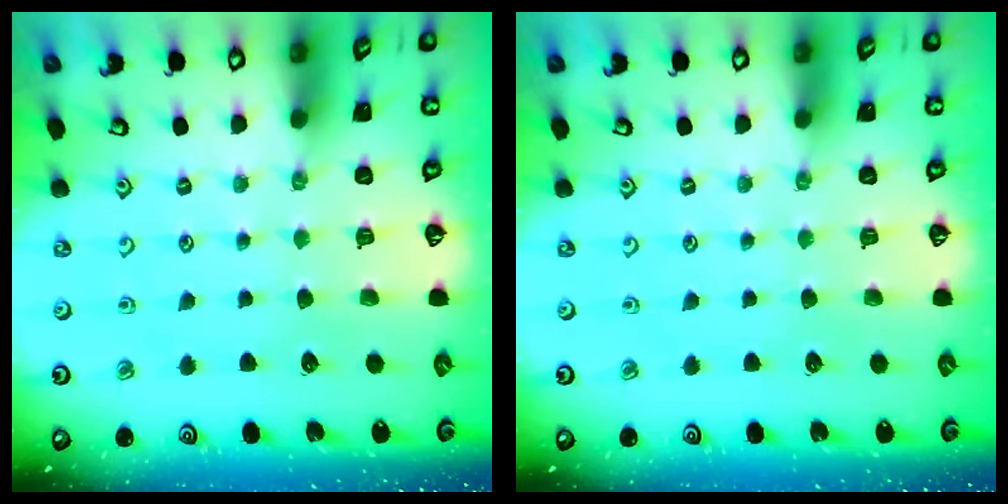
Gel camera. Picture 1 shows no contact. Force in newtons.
{"total": 0.0}